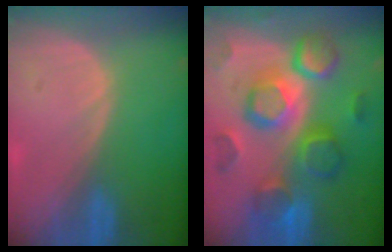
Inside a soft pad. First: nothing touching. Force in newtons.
{"total": 12.3, "press": 12.3, "slide": 1.0}